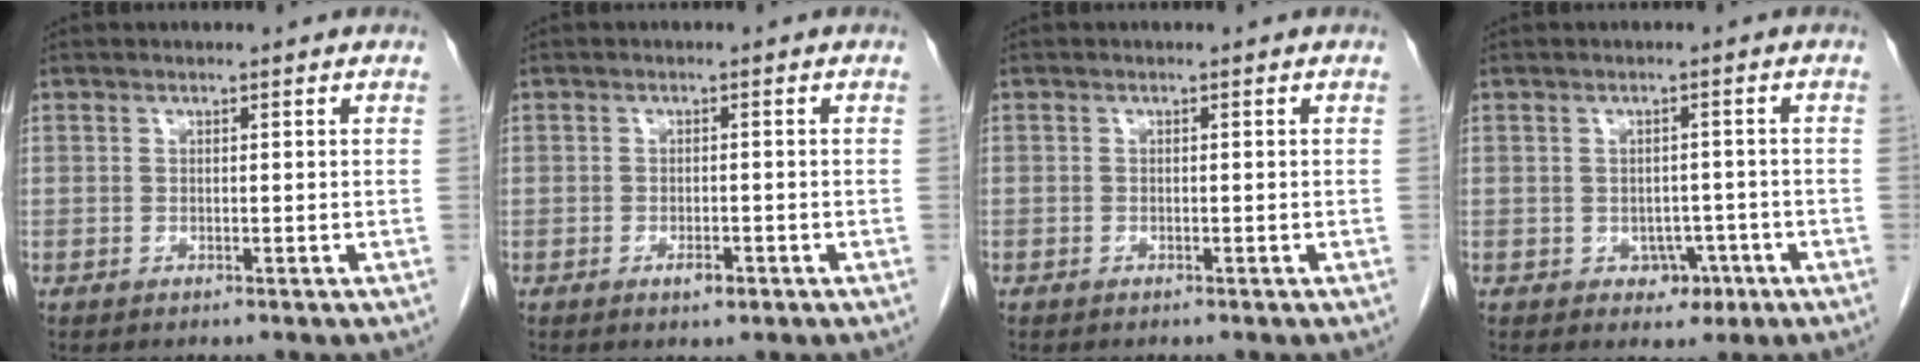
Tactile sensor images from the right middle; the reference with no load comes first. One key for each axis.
{"total": 1.9, "fx": -1.0, "fy": 0.8, "fz": 1.3, "tx": -0.020, "ty": 0.001, "tz": -0.013}
{"total": 0.0}
{"total": 3.2, "fx": -1.3, "fy": 2.4, "fz": 1.5, "tx": -0.010, "ty": 0.006, "tz": -0.010}